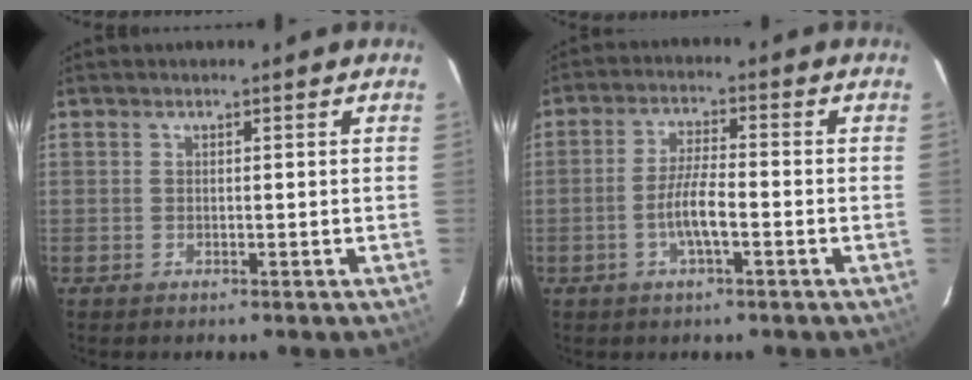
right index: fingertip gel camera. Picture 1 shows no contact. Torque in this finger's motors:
{"motor_torque": [1.21, -0.34, 0.50, 0.12]}